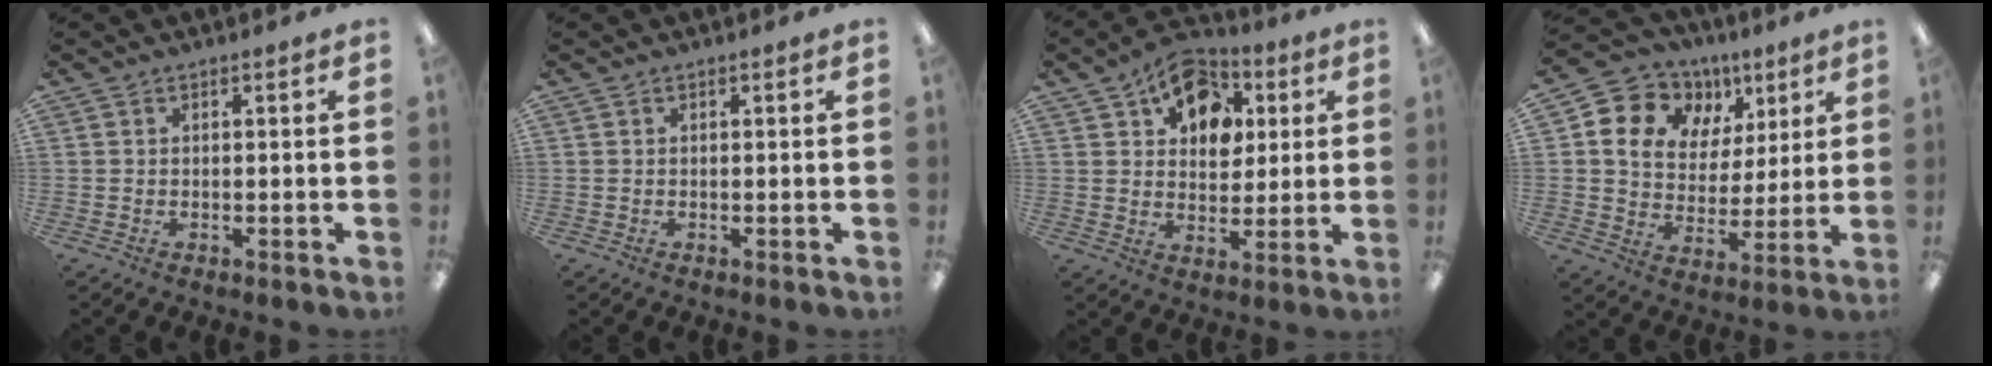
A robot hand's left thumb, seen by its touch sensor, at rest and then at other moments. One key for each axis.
{"total": 0.0}
{"total": 12.7, "fx": 6.8, "fy": 8.7, "fz": 6.4, "tx": -0.087, "ty": -0.025, "tz": 0.121}
{"total": 12.4, "fx": 6.2, "fy": 9.9, "fz": 4.1, "tx": -0.083, "ty": -0.028, "tz": 0.120}